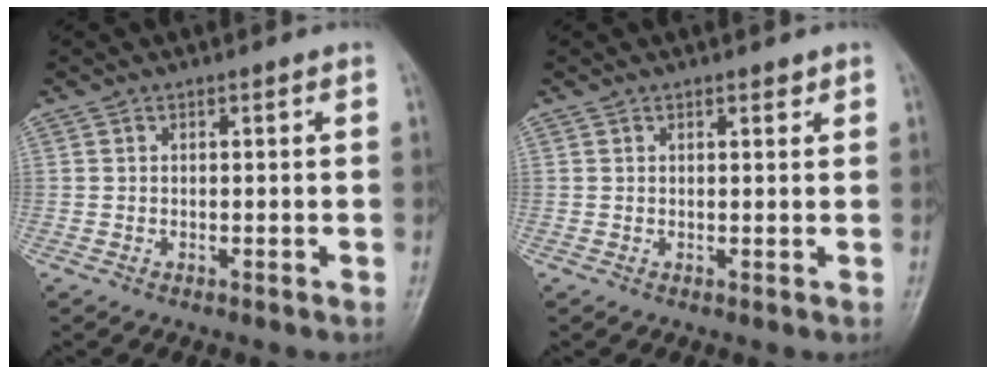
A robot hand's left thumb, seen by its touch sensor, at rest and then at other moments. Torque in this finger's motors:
{"motor_torque": [-0.04, -0.22, 0.03, 0.00, 0.01]}